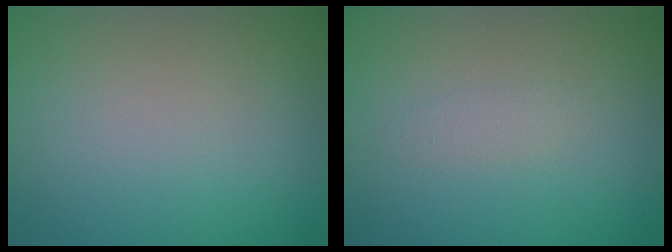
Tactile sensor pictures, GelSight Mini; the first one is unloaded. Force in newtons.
{"total": 0.8, "press": 0.8, "slide": 0.0}